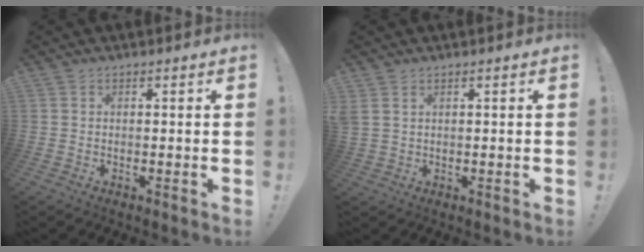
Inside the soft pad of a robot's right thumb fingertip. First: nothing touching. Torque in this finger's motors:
{"motor_torque": [0.20, 0.22, 0.67, 0.18, 0.07]}